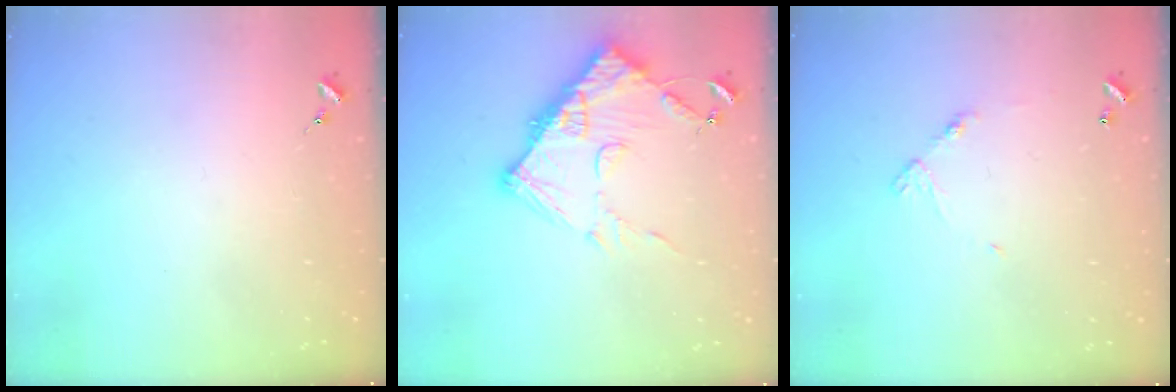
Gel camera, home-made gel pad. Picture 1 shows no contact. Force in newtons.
{"total": 13.1, "press": 13.1, "slide": 1.4}
{"total": 5.9, "press": 5.9, "slide": 0.5}